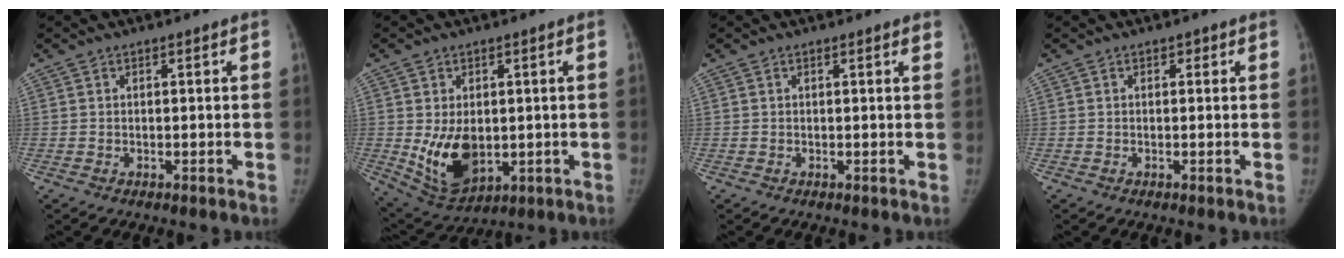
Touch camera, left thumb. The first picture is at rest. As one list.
[{"total": 10.9, "force": [-0.6, 7.3, 8.0], "torque": [-0.112, -0.019, 0.013]}, {"total": 0.9, "force": [0.6, 0.1, 0.6], "torque": [-0.005, 0.000, 0.005]}, {"total": 0.7, "force": [0.3, 0.6, 0.3], "torque": [0.005, 0.000, 0.001]}]